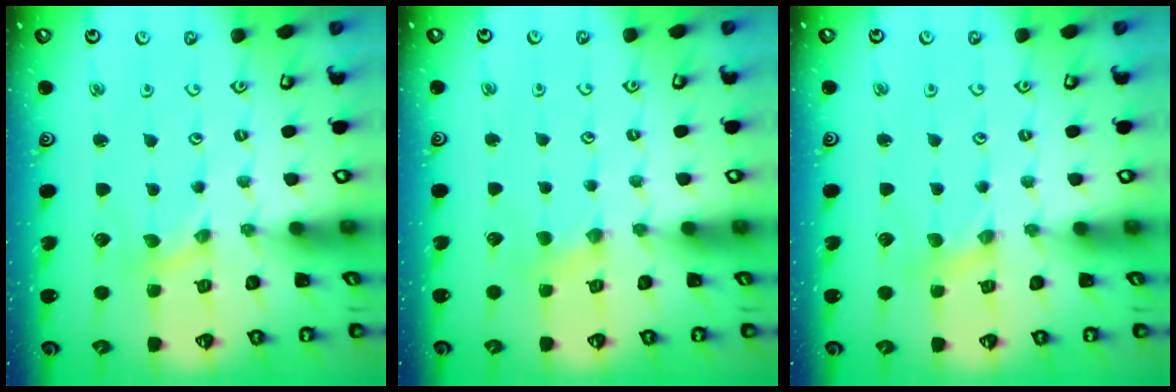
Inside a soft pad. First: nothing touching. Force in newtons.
{"total": 2.8, "press": 2.7, "slide": 0.5}
{"total": 1.2, "press": 1.2, "slide": 0.2}